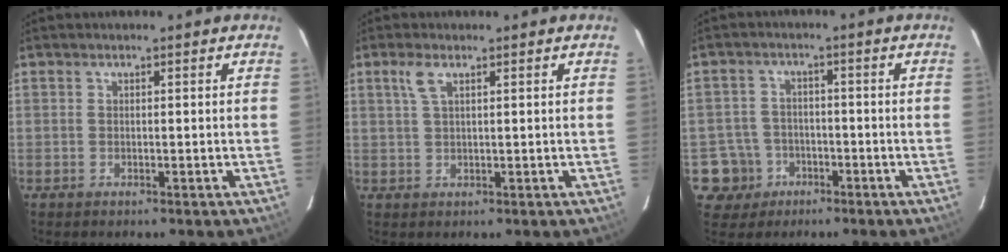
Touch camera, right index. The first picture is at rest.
{"total": 2.8, "force": [1.5, 0.8, 2.2], "torque": [-0.049, 0.005, 0.031]}
{"total": 6.2, "force": [-2.7, 5.6, 0.4], "torque": [-0.025, 0.024, -0.041]}